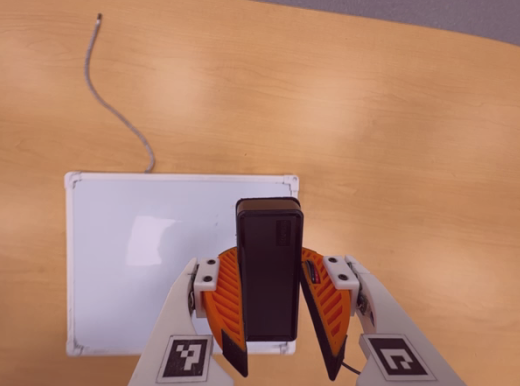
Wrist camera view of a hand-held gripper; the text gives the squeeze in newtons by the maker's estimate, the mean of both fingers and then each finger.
{"total": 6.9, "left": 6.9, "right": 6.9}